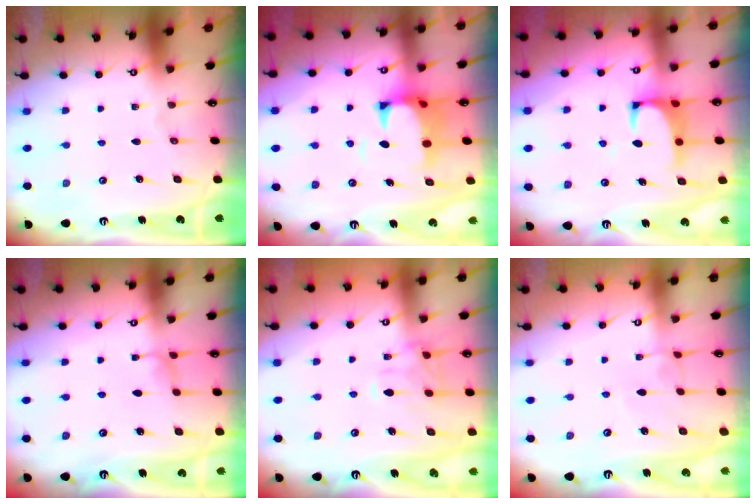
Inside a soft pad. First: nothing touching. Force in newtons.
{"total": 2.8, "press": 2.5, "slide": 1.1}
{"total": 1.6, "press": 1.3, "slide": 0.8}
{"total": 2.3, "press": 2.2, "slide": 0.3}
{"total": 2.8, "press": 2.5, "slide": 1.3}
{"total": 2.8, "press": 2.8, "slide": 0.2}